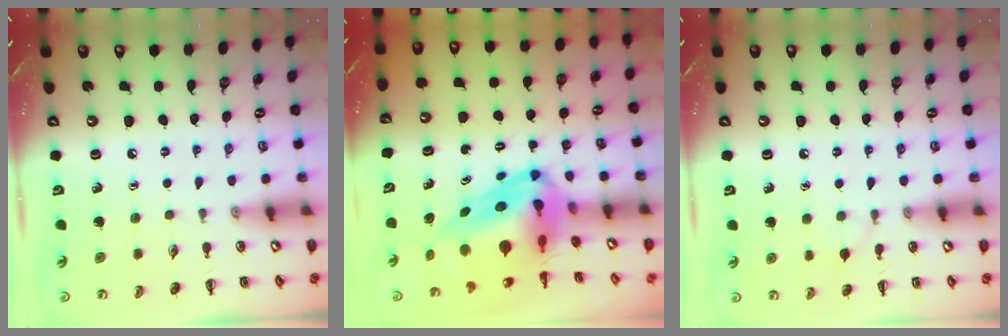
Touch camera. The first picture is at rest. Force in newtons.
{"total": 9.7, "press": 9.2, "slide": 3.1}
{"total": 6.1, "press": 5.8, "slide": 1.9}